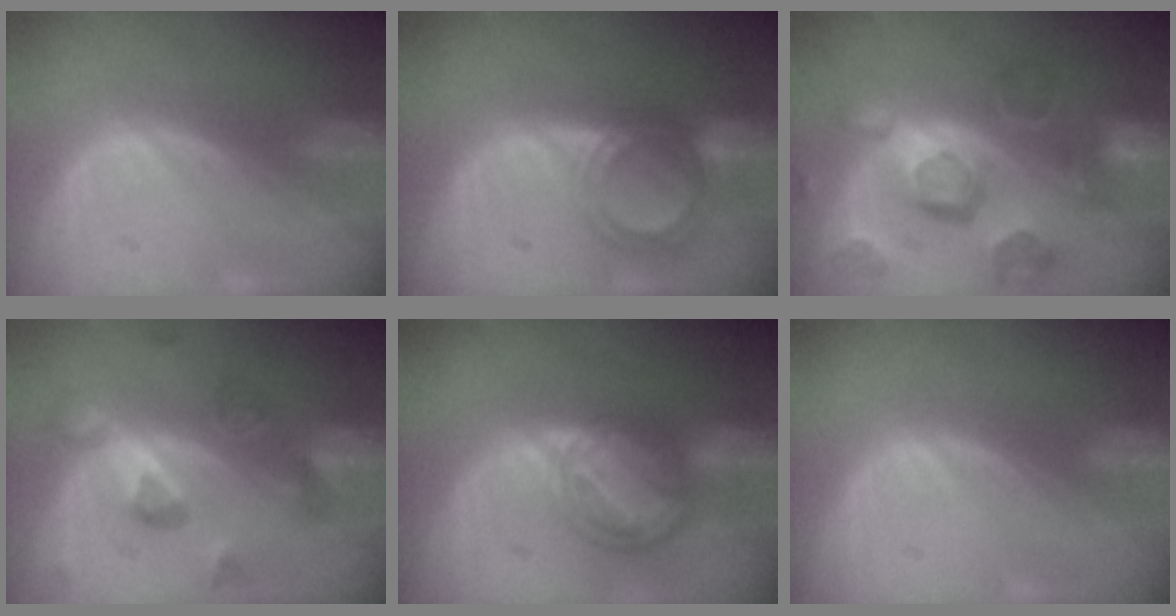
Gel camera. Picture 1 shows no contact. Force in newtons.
{"total": 6.0, "press": 5.6, "slide": 2.0}
{"total": 12.0, "press": 10.6, "slide": 5.6}
{"total": 7.6, "press": 7.5, "slide": 0.6}
{"total": 8.3, "press": 7.1, "slide": 4.4}
{"total": 0.0}